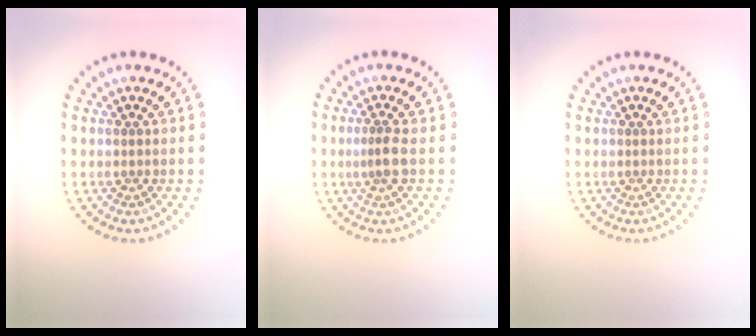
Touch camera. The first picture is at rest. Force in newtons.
{"total": 2.0, "press": 1.5, "slide": 1.3}
{"total": 0.0}